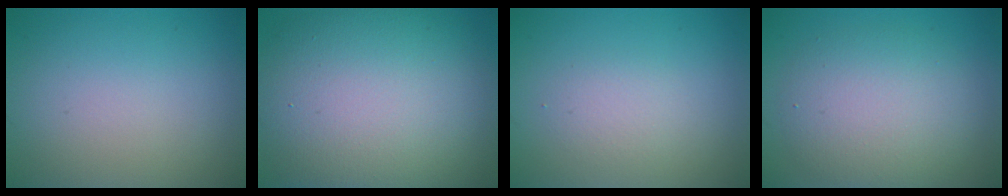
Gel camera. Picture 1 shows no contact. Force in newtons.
{"total": 15.0, "press": 14.9, "slide": 0.9}
{"total": 1.6, "press": 1.6, "slide": 0.3}
{"total": 5.6, "press": 5.6, "slide": 0.3}